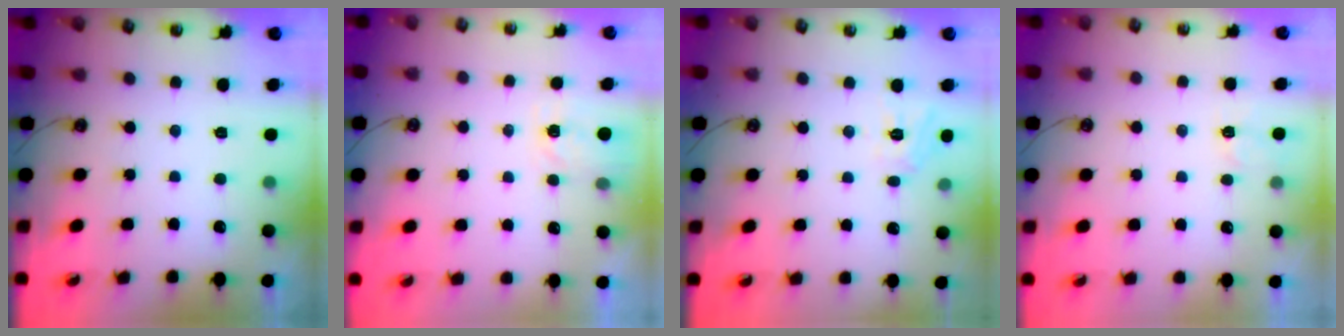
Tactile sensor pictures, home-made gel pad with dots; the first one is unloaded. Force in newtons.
{"total": 3.5, "press": 3.5, "slide": 0.4}
{"total": 9.3, "press": 9.3, "slide": 0.5}
{"total": 3.7, "press": 3.7, "slide": 0.5}